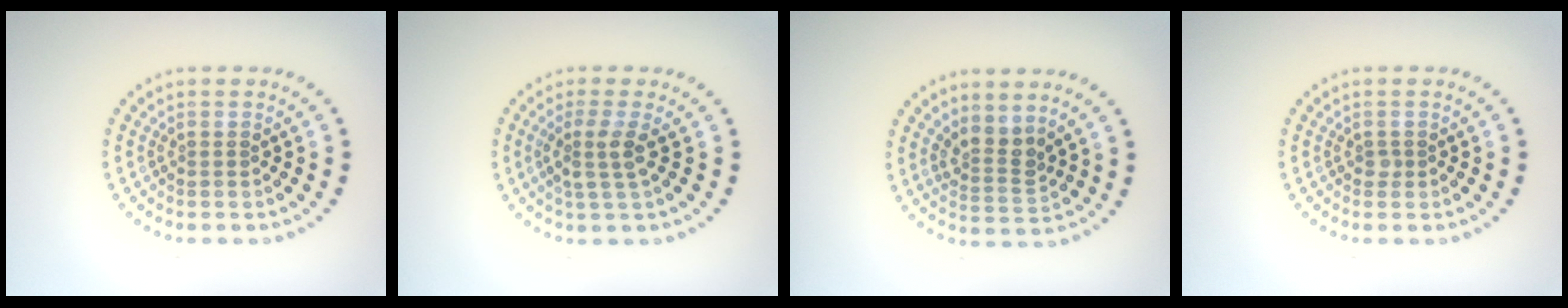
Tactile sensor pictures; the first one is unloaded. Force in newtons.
{"total": 2.2, "press": 1.8, "slide": 1.3}
{"total": 2.6, "press": 1.9, "slide": 1.8}
{"total": 0.6, "press": 0.5, "slide": 0.3}